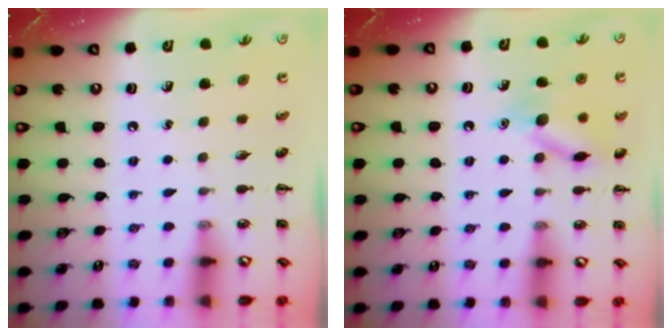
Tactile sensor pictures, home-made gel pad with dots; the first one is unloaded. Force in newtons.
{"total": 11.4, "press": 11.4, "slide": 0.5}